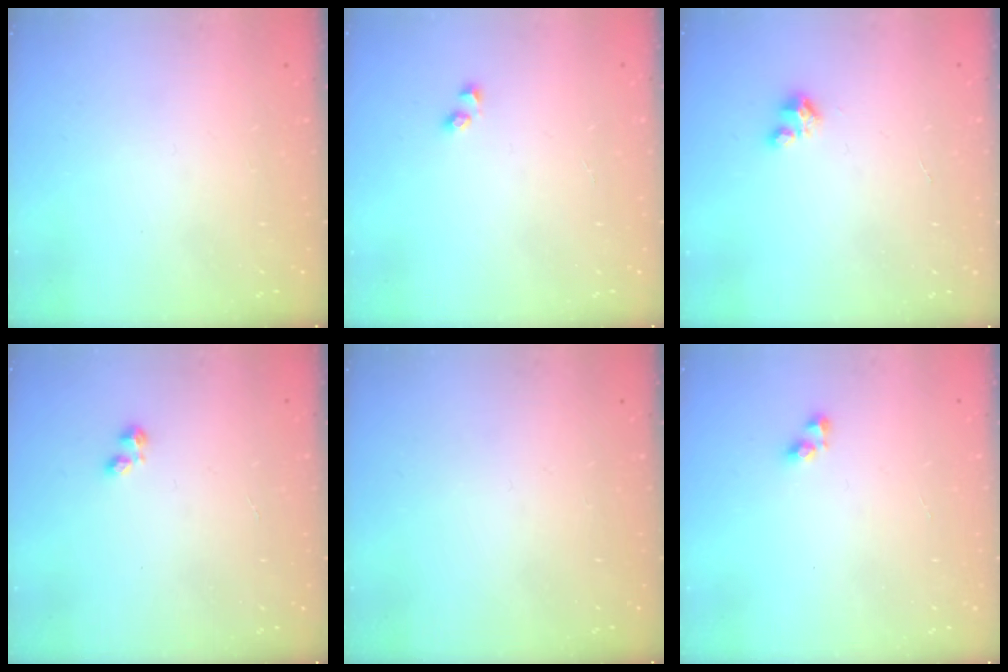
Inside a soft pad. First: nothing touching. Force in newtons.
{"total": 2.1, "press": 1.7, "slide": 1.2}
{"total": 2.4, "press": 2.4, "slide": 0.2}
{"total": 1.7, "press": 1.7, "slide": 0.5}
{"total": 0.0}
{"total": 3.5, "press": 3.5, "slide": 0.1}